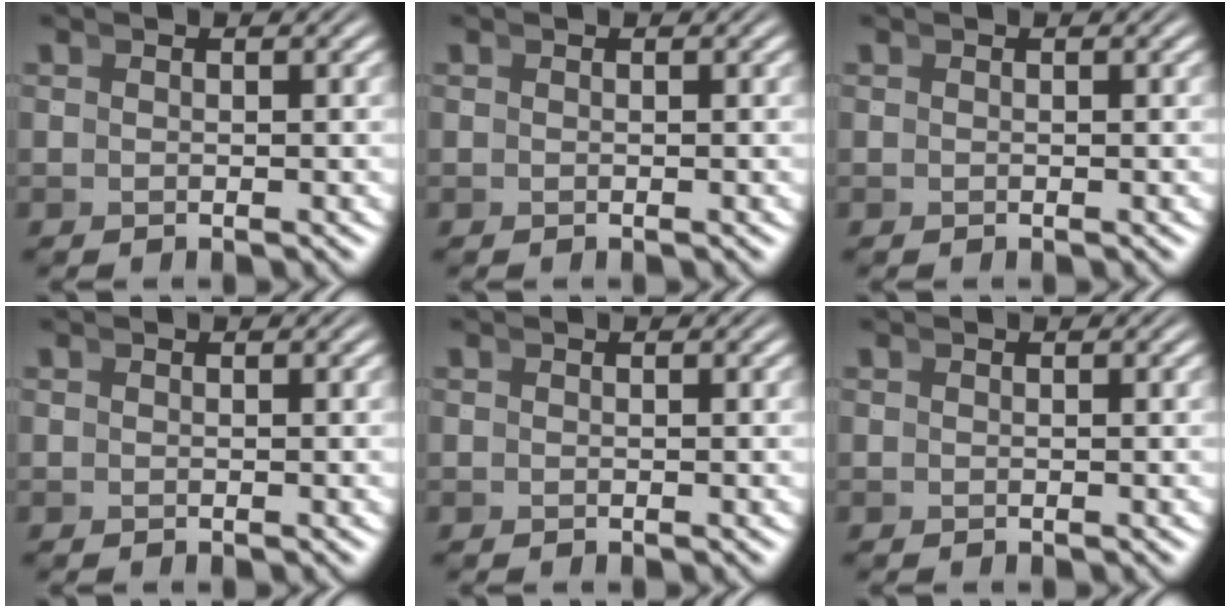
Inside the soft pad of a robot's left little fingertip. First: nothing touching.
{"total": 0.0}
{"total": 0.0}
{"total": 0.0}
{"total": 0.0}
{"total": 0.0}